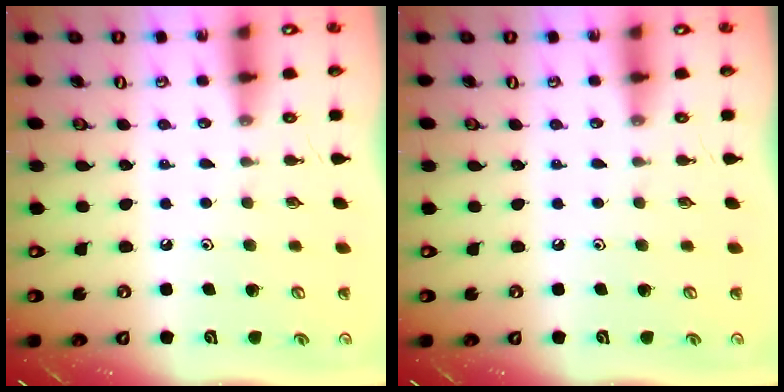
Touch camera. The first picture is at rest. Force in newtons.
{"total": 0.0}